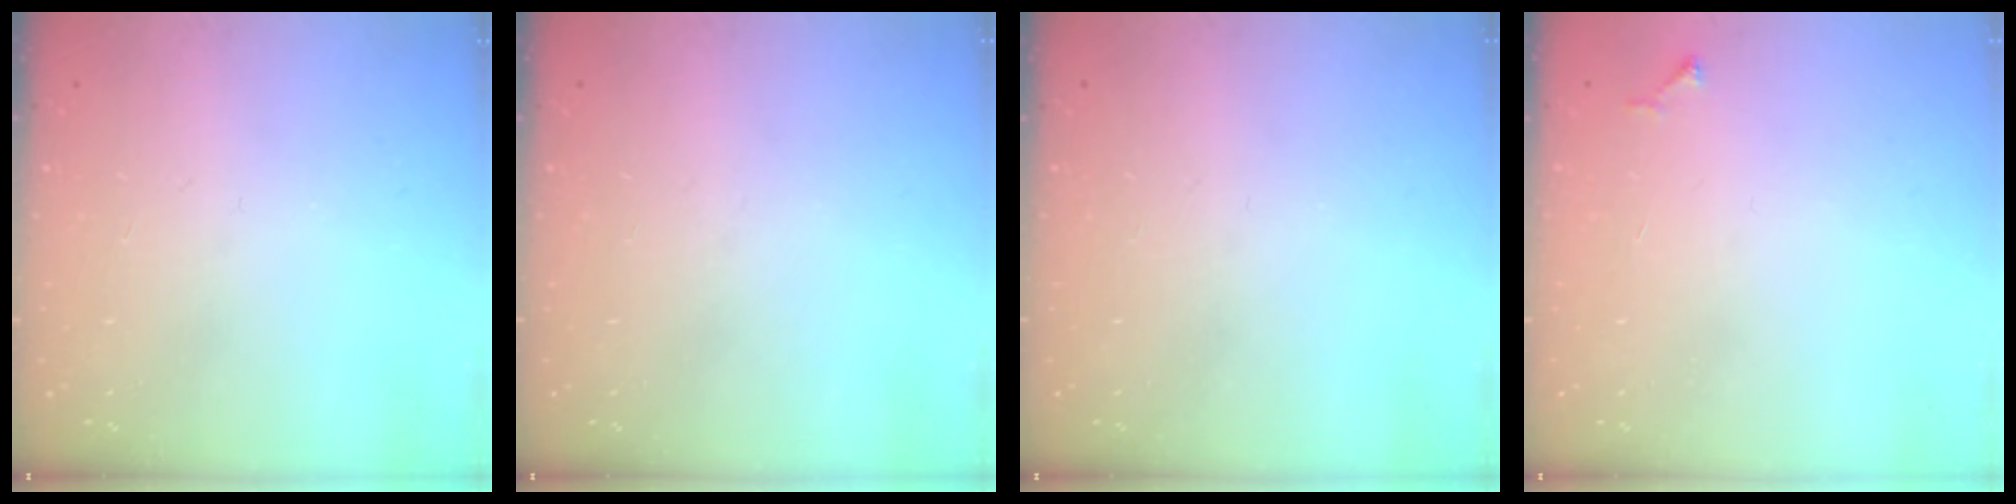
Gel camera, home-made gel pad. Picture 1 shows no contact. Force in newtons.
{"total": 0.0}
{"total": 0.0}
{"total": 4.5, "press": 4.5, "slide": 0.6}